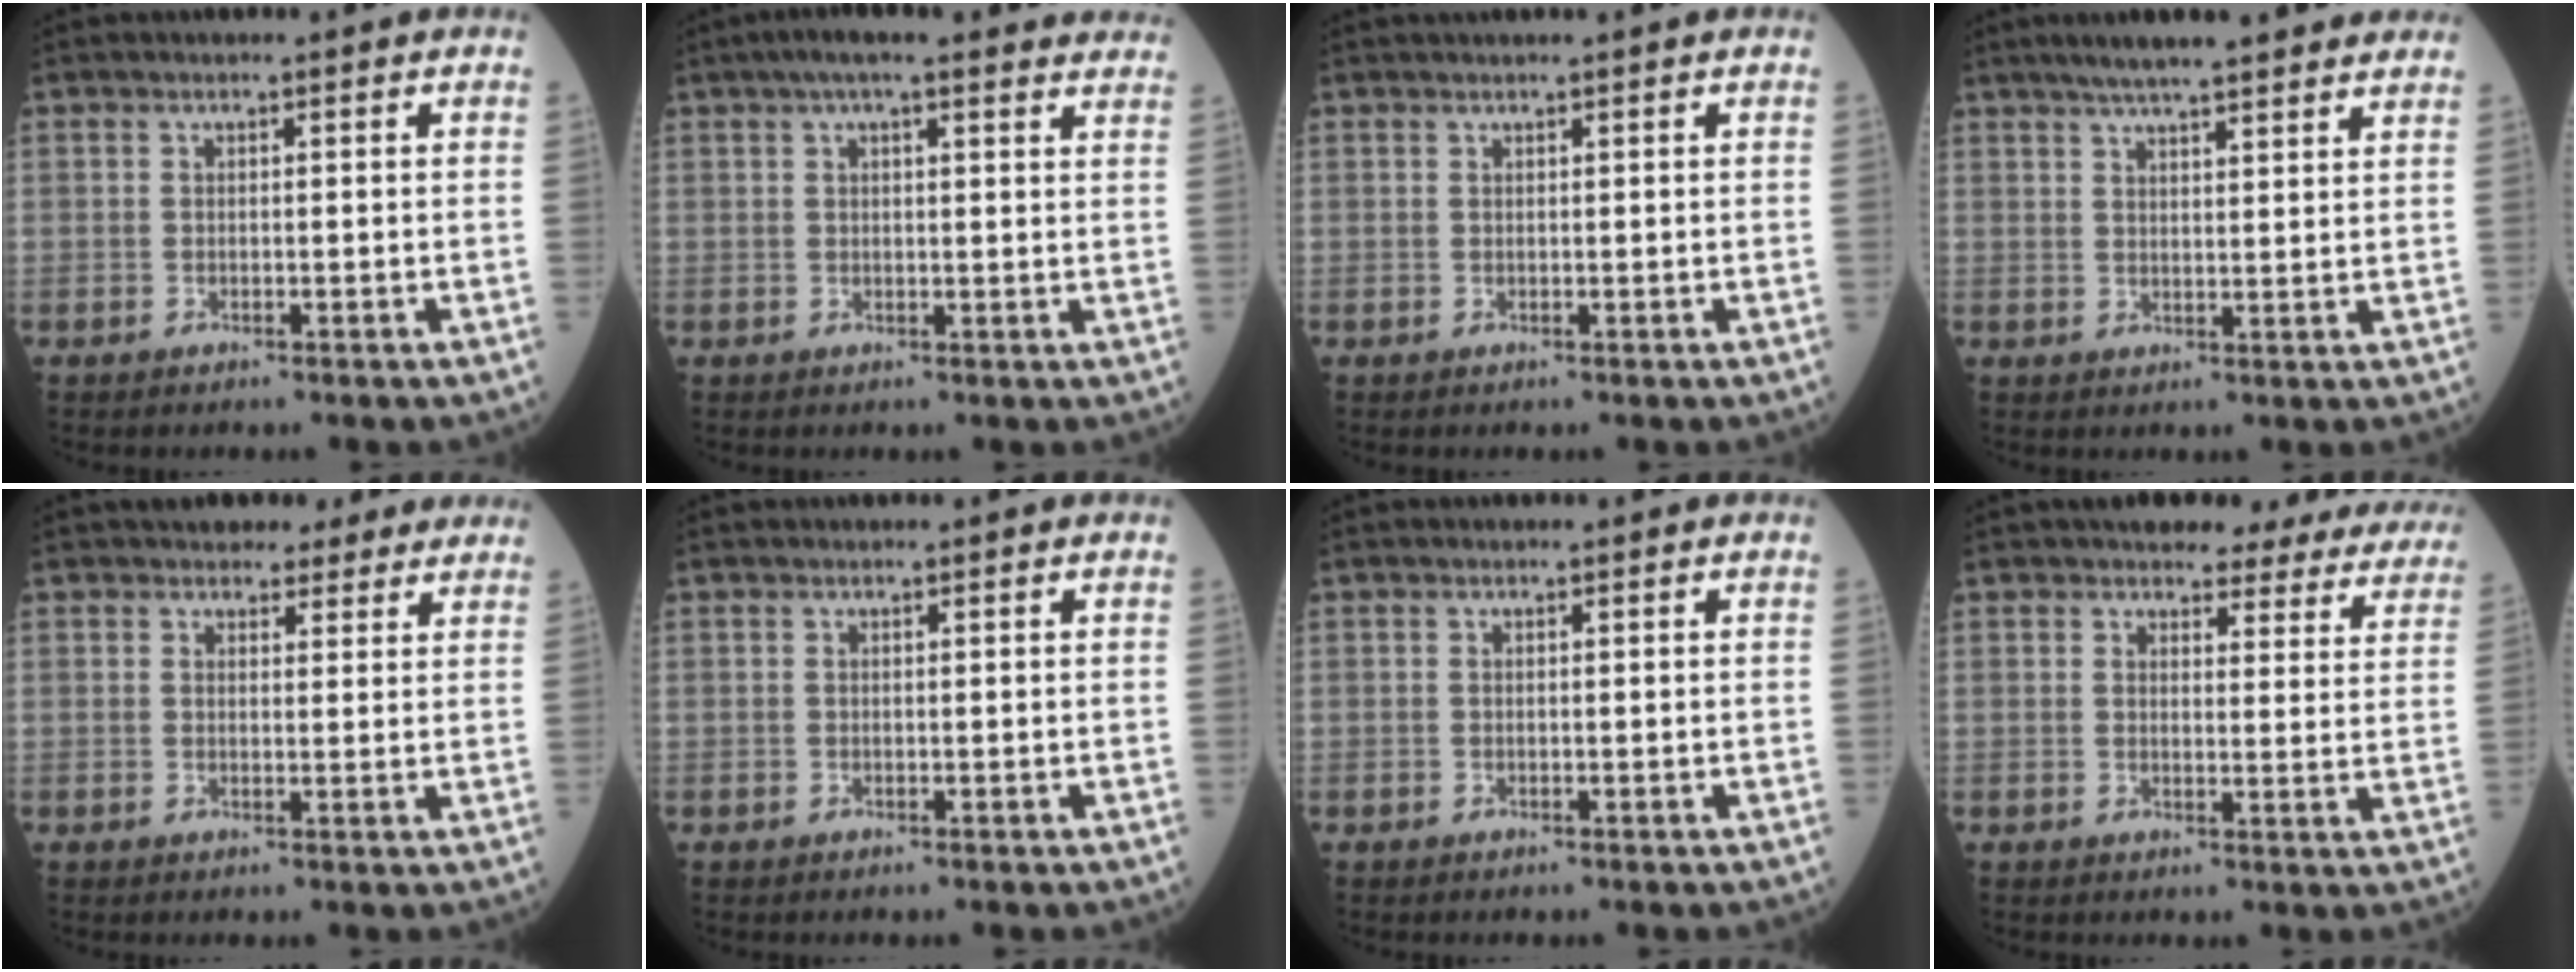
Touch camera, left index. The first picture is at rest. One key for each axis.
{"total": 13.8, "fx": 11.3, "fy": 2.6, "fz": 7.4, "tx": -0.098, "ty": 0.046, "tz": 0.138}
{"total": 1.7, "fx": 1.5, "fy": -0.4, "fz": 0.8, "tx": -0.008, "ty": 0.017, "tz": 0.030}
{"total": 12.5, "fx": 10.3, "fy": 1.6, "fz": 6.8, "tx": -0.095, "ty": 0.028, "tz": 0.137}
{"total": 6.2, "fx": 5.3, "fy": 2.7, "fz": 1.6, "tx": -0.010, "ty": 0.014, "tz": 0.062}
{"total": 0.0}
{"total": 0.0}
{"total": 16.7, "fx": 15.2, "fy": 5.0, "fz": 4.8, "tx": -0.030, "ty": -0.015, "tz": 0.152}